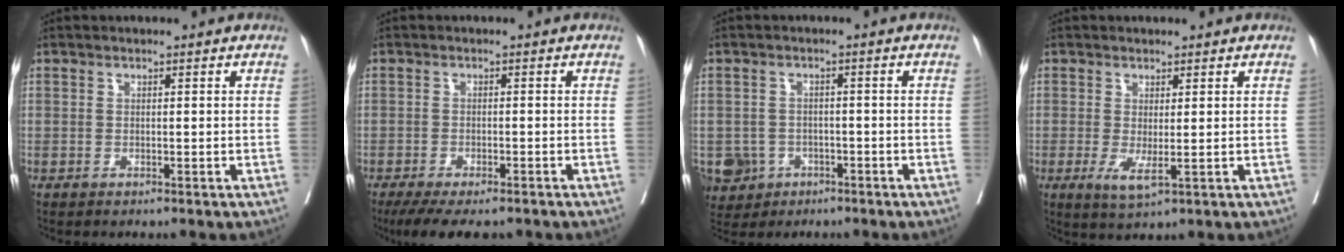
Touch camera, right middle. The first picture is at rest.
{"total": 9.3, "force": [-7.5, 2.7, 4.9], "torque": [-0.069, -0.012, -0.110]}
{"total": 5.7, "force": [-2.8, 4.9, 1.0], "torque": [-0.023, 0.006, -0.040]}
{"total": 3.3, "force": [-0.4, 0.7, 3.2], "torque": [-0.056, -0.011, 0.001]}